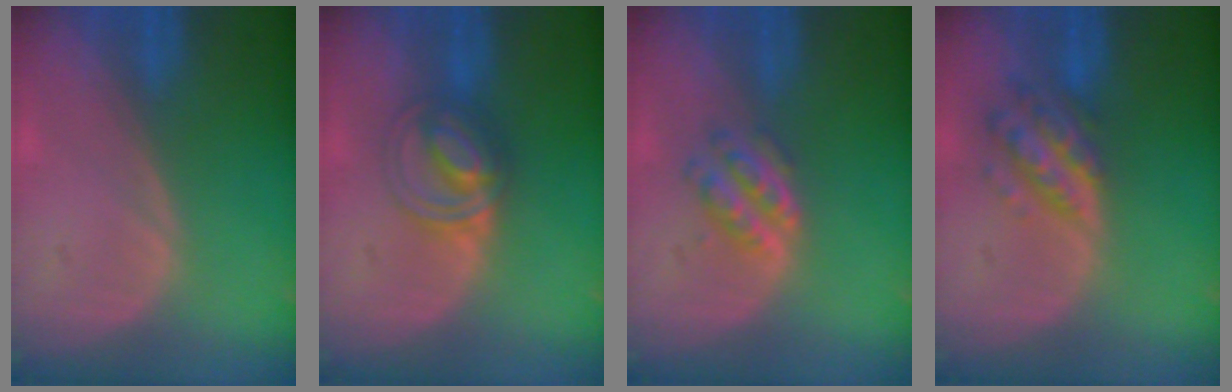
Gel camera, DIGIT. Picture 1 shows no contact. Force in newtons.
{"total": 5.8, "press": 5.6, "slide": 1.6}
{"total": 4.3, "press": 4.1, "slide": 1.2}
{"total": 6.4, "press": 5.7, "slide": 2.8}